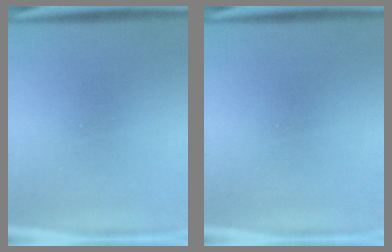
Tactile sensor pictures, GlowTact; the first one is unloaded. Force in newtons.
{"total": 0.0}